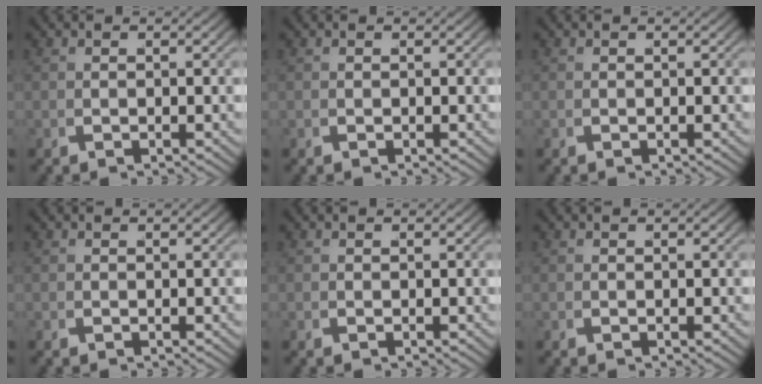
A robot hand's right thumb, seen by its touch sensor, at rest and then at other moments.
{"total": 0.0}
{"total": 0.0}
{"total": 0.0}
{"total": 0.0}
{"total": 0.0}